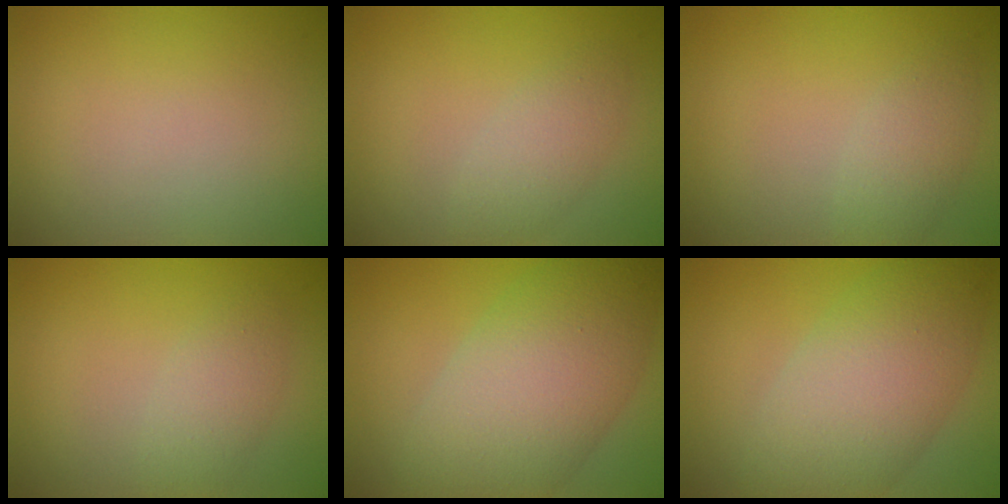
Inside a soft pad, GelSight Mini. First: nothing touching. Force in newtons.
{"total": 2.1, "press": 2.1, "slide": 0.0}
{"total": 1.9, "press": 1.9, "slide": 0.1}
{"total": 2.2, "press": 2.2, "slide": 0.1}
{"total": 9.6, "press": 9.6, "slide": 0.7}
{"total": 7.8, "press": 7.8, "slide": 0.2}